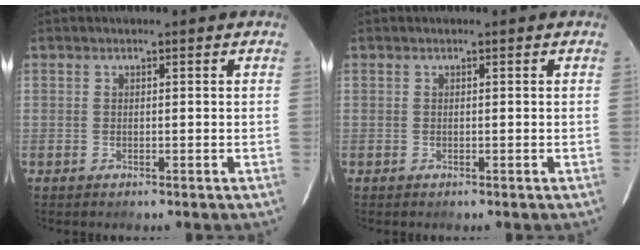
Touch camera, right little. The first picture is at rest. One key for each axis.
{"total": 0.0}